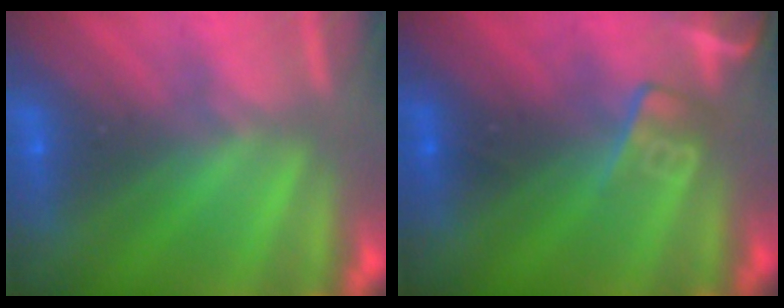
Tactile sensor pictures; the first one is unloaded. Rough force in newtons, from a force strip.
{"total": 2.7}